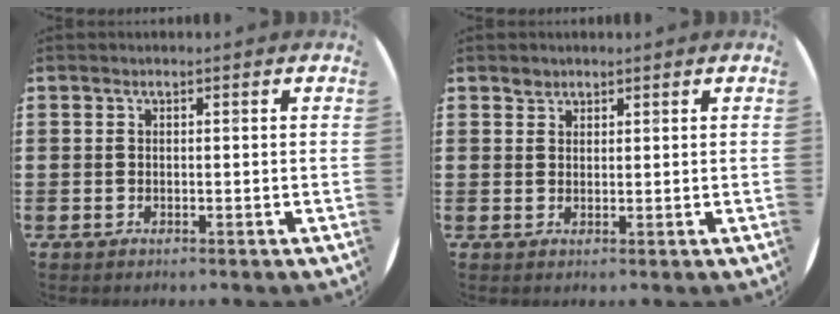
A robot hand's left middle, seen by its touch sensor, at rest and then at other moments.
{"total": 1.3, "force": [1.2, 0.6, 0.0], "torque": [-0.001, 0.001, 0.024]}